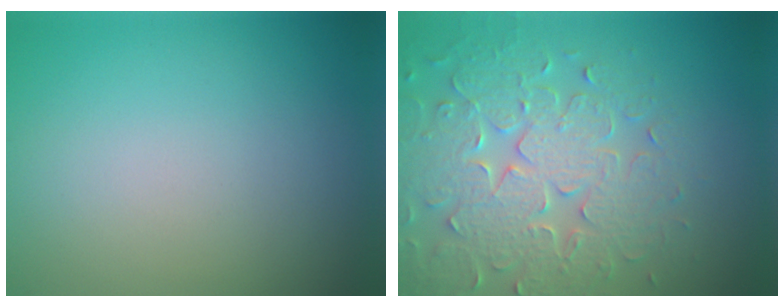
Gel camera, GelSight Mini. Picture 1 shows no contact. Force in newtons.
{"total": 7.1, "press": 5.8, "slide": 4.2}